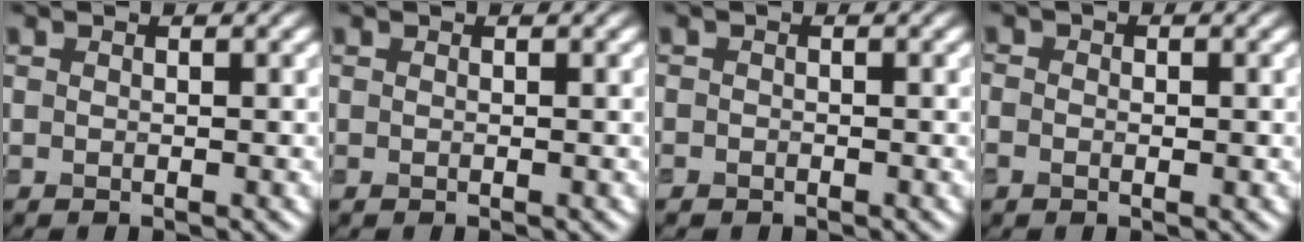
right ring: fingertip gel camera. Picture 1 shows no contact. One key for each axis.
{"total": 0.0}
{"total": 0.7, "fx": -0.5, "fy": 0.5, "fz": 0.0, "tx": 0.003, "ty": -0.004, "tz": -0.009}
{"total": 1.6, "fx": -0.3, "fy": 1.1, "fz": 1.2, "tx": -0.011, "ty": 0.000, "tz": -0.008}